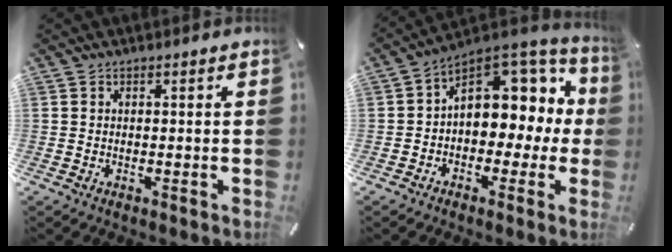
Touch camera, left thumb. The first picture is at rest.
{"total": 10.5, "force": [3.6, 8.2, 5.6], "torque": [-0.068, -0.038, 0.067]}